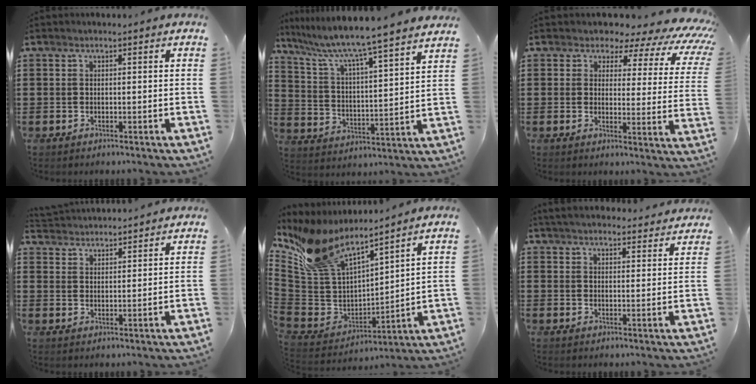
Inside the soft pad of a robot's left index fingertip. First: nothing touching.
{"total": 7.2, "force": [6.3, -0.9, 3.2], "torque": [-0.091, -0.054, 0.097]}
{"total": 4.0, "force": [2.6, 2.3, 2.0], "torque": [-0.040, -0.019, 0.035]}
{"total": 3.1, "force": [3.1, 0.0, -0.4], "torque": [-0.005, -0.013, 0.057]}
{"total": 9.8, "force": [8.2, 2.9, 4.3], "torque": [-0.132, -0.056, 0.145]}
{"total": 4.0, "force": [3.9, 0.1, 0.8], "torque": [-0.027, -0.013, 0.072]}